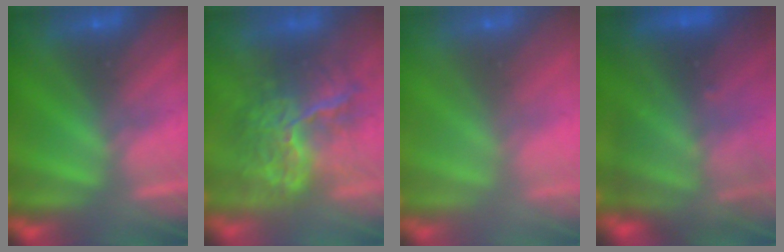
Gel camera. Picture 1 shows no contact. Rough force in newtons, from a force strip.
{"total": 7.8}
{"total": 9.6}
{"total": 9.7}